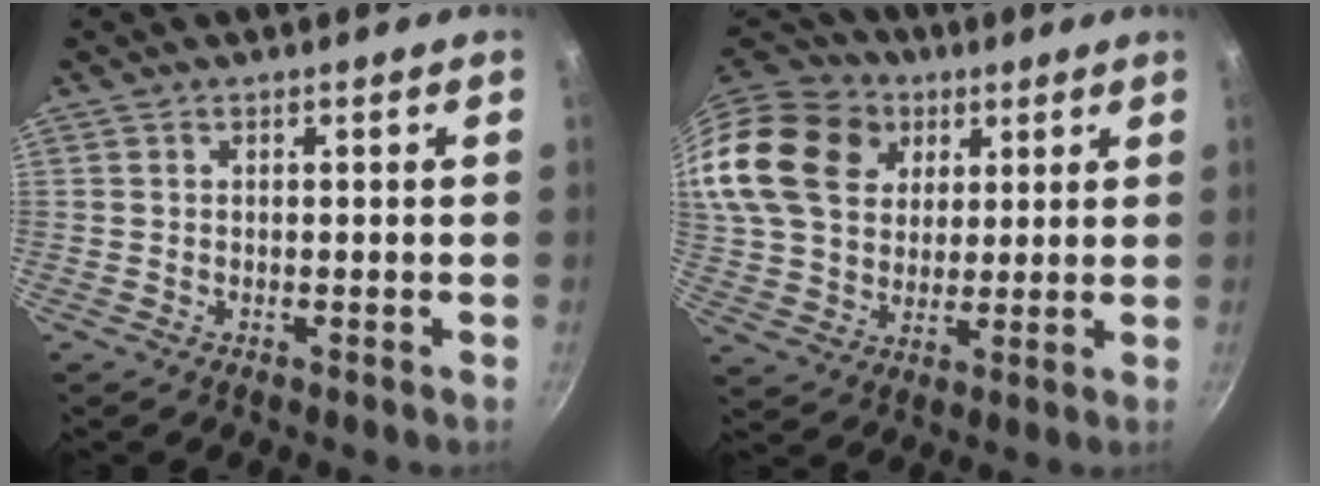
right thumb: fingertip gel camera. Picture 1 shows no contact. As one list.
[{"total": 27.3, "force": [11.6, 20.5, 13.9], "torque": [-0.306, 0.023, 0.216]}]